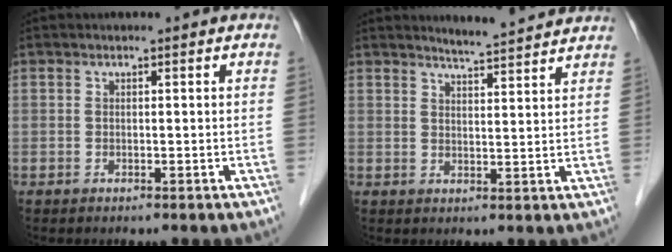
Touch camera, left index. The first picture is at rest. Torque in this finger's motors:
{"motor_torque": [-0.25, -0.90, 0.08, 0.03]}